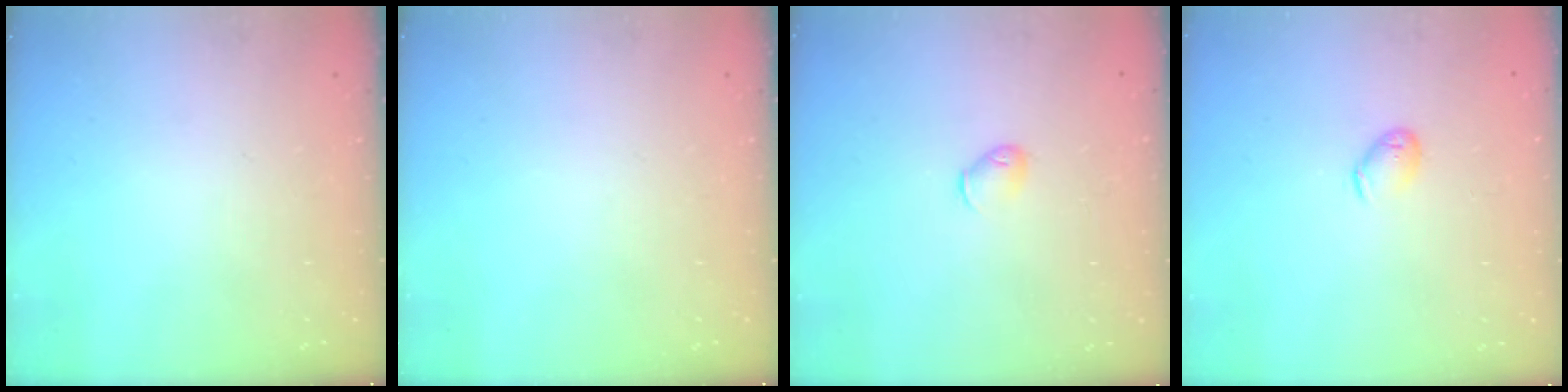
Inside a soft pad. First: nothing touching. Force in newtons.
{"total": 0.0}
{"total": 3.9, "press": 3.8, "slide": 0.7}
{"total": 5.7, "press": 5.6, "slide": 1.2}